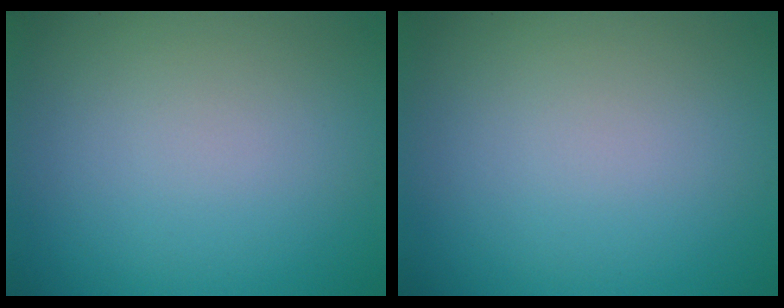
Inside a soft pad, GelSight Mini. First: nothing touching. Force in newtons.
{"total": 0.0}